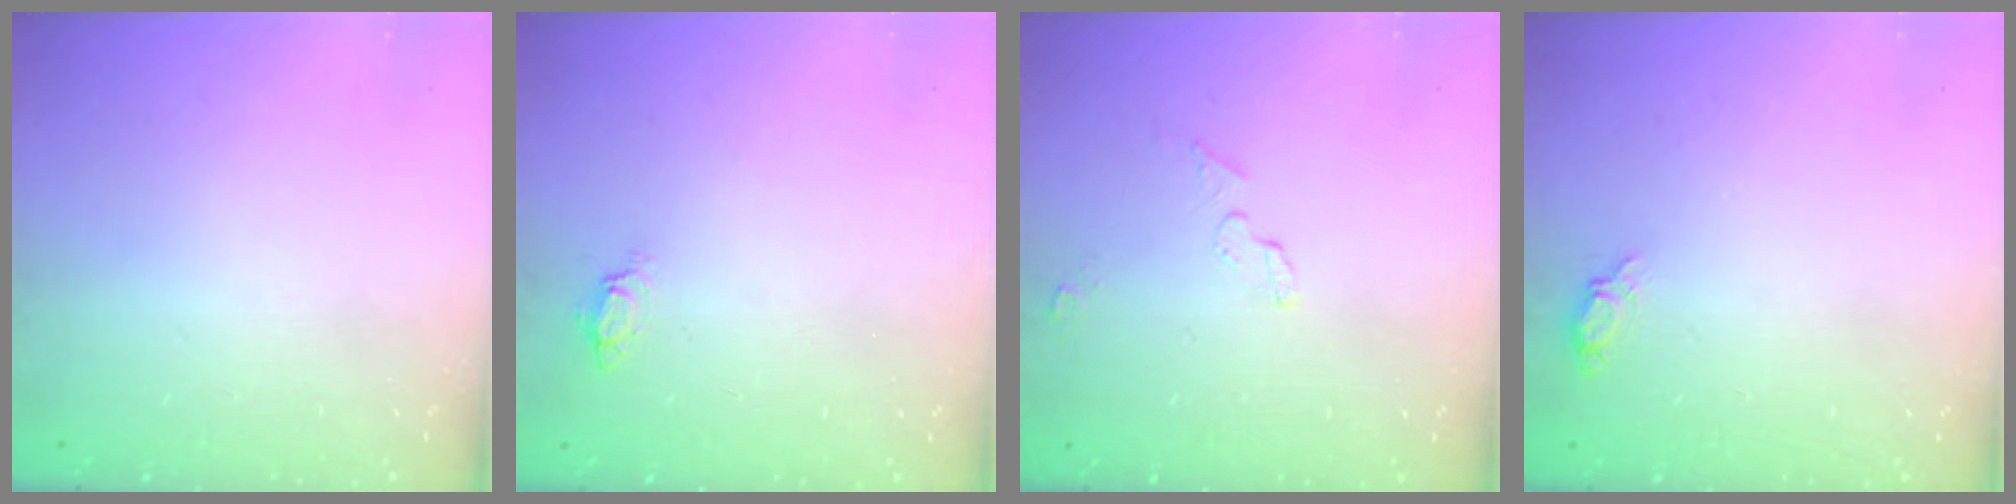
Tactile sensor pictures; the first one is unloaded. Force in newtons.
{"total": 3.6, "press": 3.6, "slide": 0.4}
{"total": 4.0, "press": 3.8, "slide": 1.3}
{"total": 6.2, "press": 5.9, "slide": 1.9}